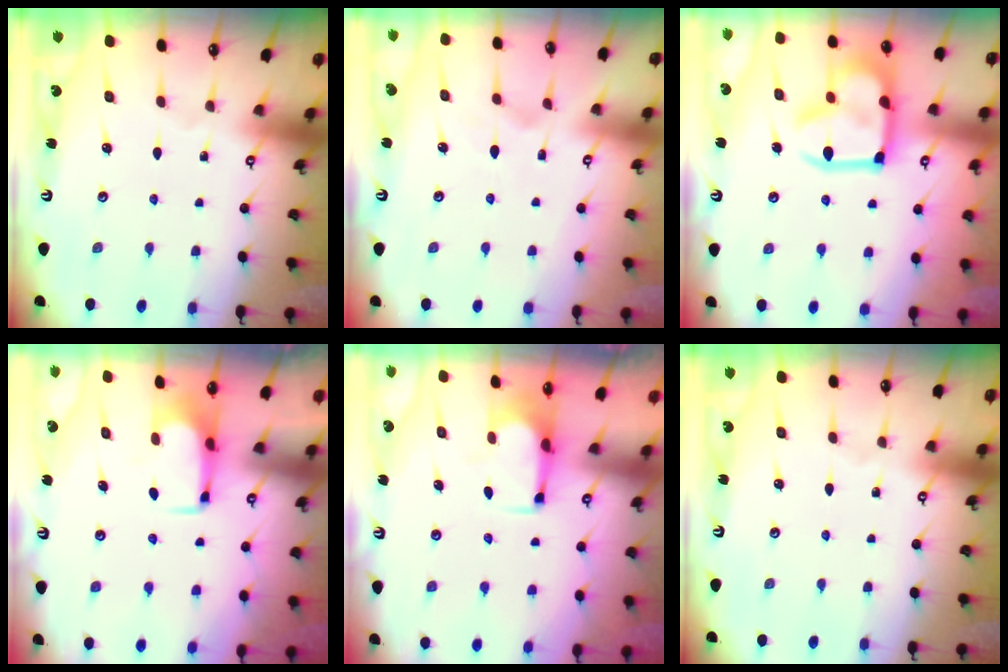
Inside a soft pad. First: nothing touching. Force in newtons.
{"total": 1.8, "press": 1.3, "slide": 1.2}
{"total": 19.7, "press": 19.7, "slide": 1.4}
{"total": 1.7, "press": 1.7, "slide": 0.4}
{"total": 6.1, "press": 6.0, "slide": 1.3}
{"total": 0.0}